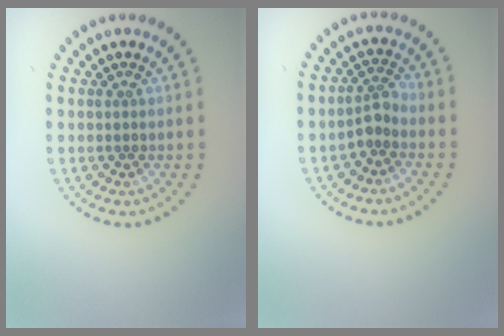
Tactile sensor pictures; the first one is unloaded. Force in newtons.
{"total": 1.9, "press": 1.4, "slide": 1.3}